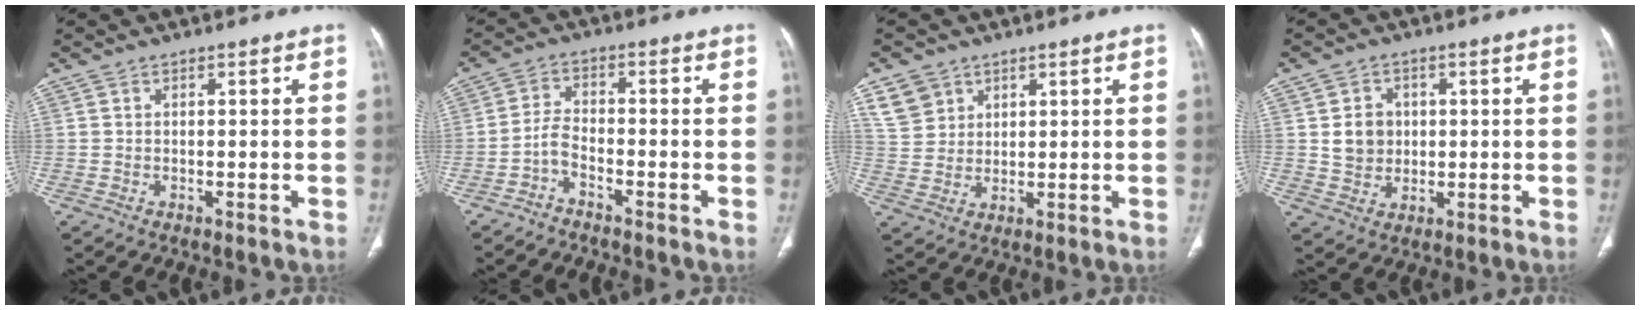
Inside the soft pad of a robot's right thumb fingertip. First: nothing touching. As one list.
[{"total": 3.3, "force": [-2.5, 1.2, 1.8], "torque": [-0.037, 0.025, -0.054]}, {"total": 5.8, "force": [3.3, 4.6, 1.4], "torque": [-0.008, -0.014, 0.070]}, {"total": 5.8, "force": [0.6, 5.2, 2.5], "torque": [-0.017, -0.001, 0.015]}]